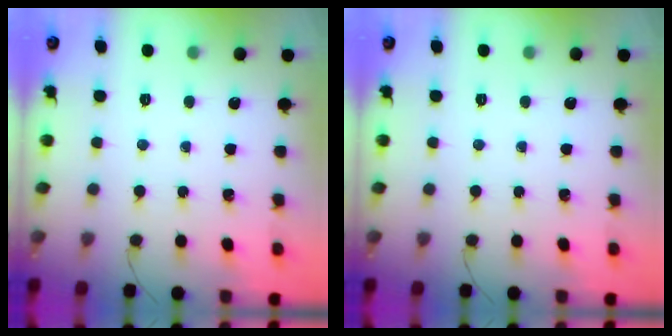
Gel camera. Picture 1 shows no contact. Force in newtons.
{"total": 0.0}